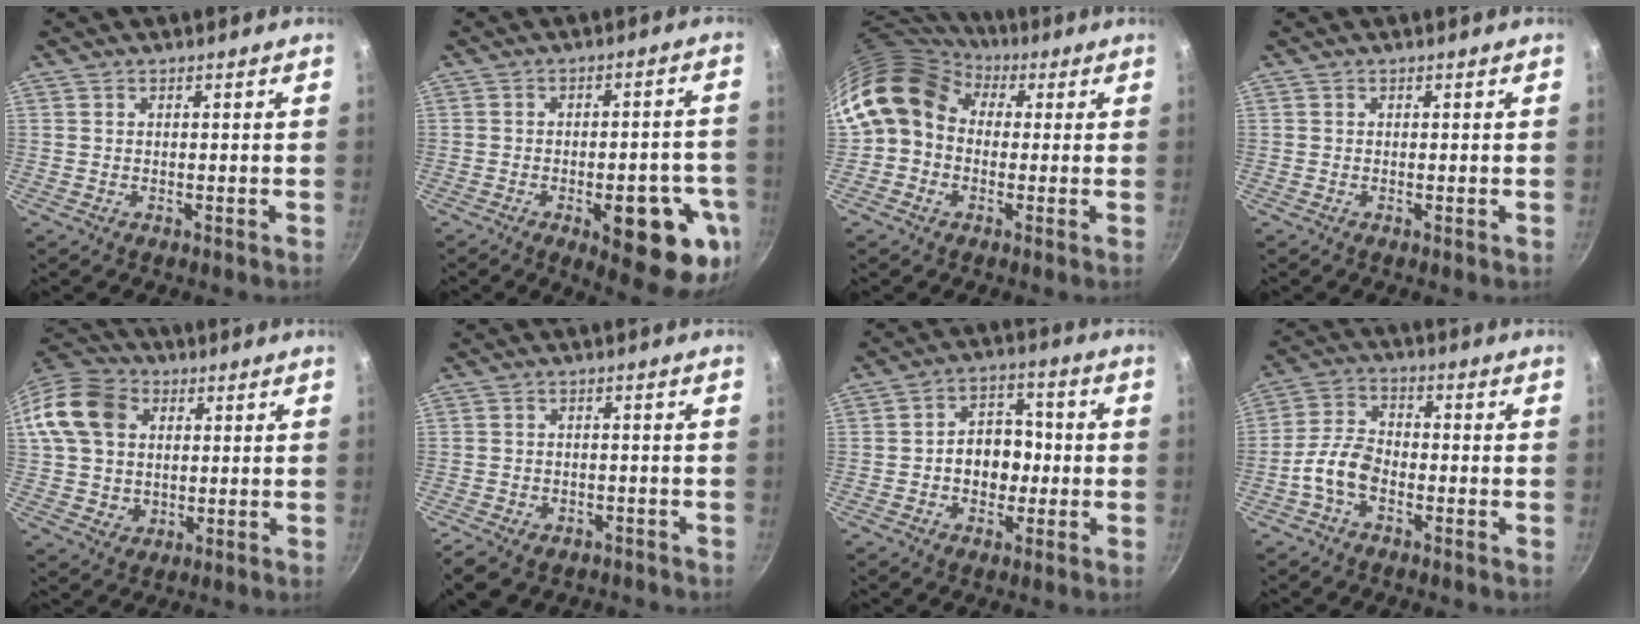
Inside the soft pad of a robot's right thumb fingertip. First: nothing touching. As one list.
[{"total": 16.4, "force": [-5.9, 6.2, 14.0], "torque": [-0.132, 0.013, -0.071]}, {"total": 12.5, "force": [2.3, 10.1, 7.0], "torque": [-0.109, 0.015, 0.020]}, {"total": 0.0}, {"total": 14.5, "force": [3.1, 11.6, 8.1], "torque": [-0.134, 0.010, 0.049]}, {"total": 7.2, "force": [-4.4, 4.4, 3.7], "torque": [-0.065, 0.019, -0.060]}, {"total": 9.0, "force": [-1.1, 6.9, 5.7], "torque": [-0.039, 0.024, -0.026]}, {"total": 7.1, "force": [-3.2, 3.9, 5.0], "torque": [-0.096, 0.034, -0.071]}]